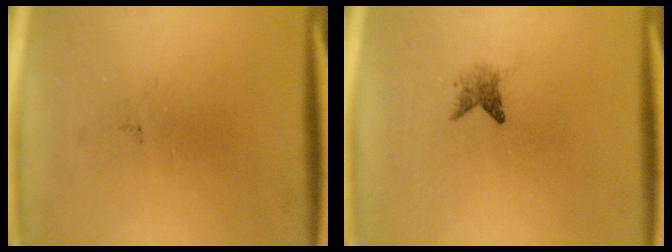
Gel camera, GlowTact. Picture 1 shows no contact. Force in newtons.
{"total": 1.6}